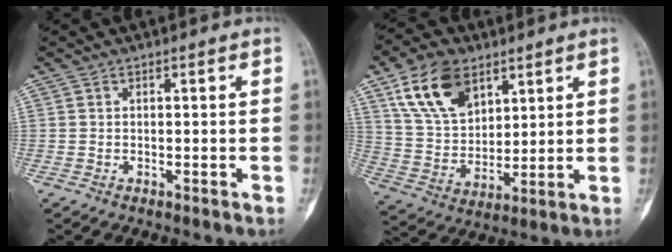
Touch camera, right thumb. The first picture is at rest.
{"total": 14.6, "force": [7.9, 8.8, 8.6], "torque": [-0.132, -0.026, 0.159]}